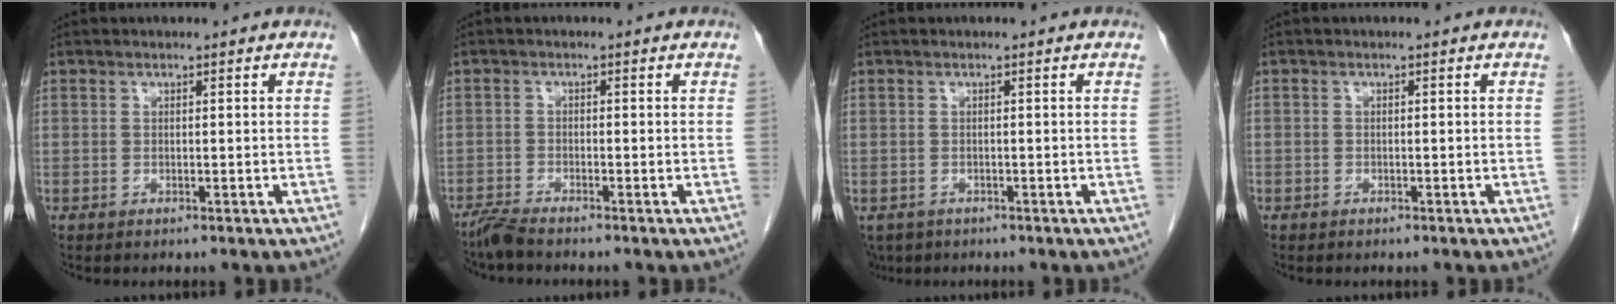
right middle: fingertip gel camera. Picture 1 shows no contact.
{"total": 2.4, "force": [-2.3, -0.2, 0.8], "torque": [-0.021, -0.009, -0.048]}
{"total": 3.6, "force": [-2.5, 2.4, 0.9], "torque": [-0.016, -0.002, -0.038]}
{"total": 0.8, "force": [-0.6, 0.6, 0.0], "torque": [-0.008, 0.004, -0.012]}